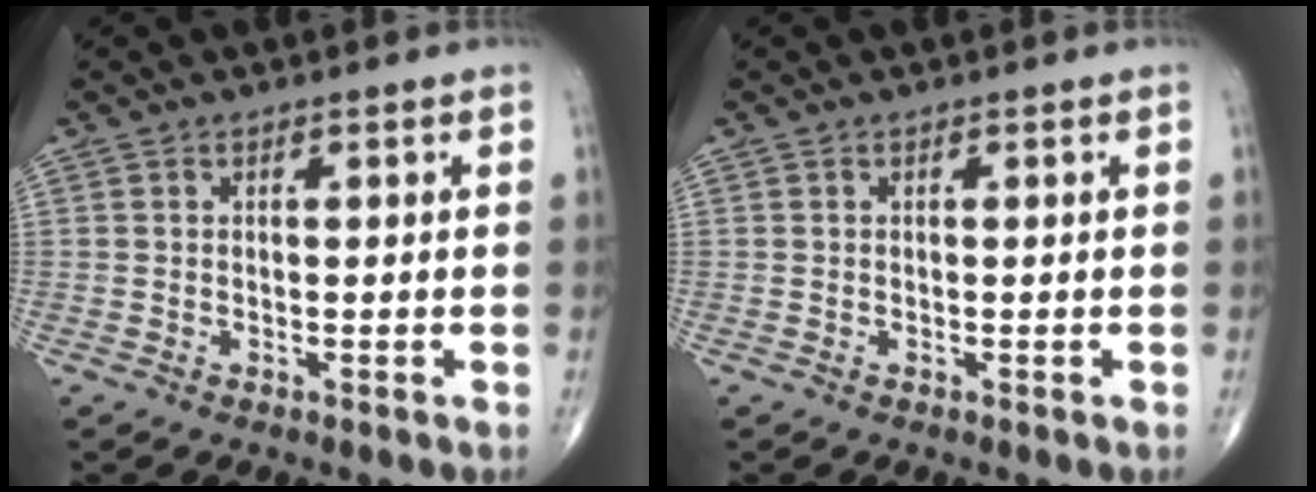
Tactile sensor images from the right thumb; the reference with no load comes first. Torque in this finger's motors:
{"motor_torque": [0.00, 0.00, -0.10, 0.10, 0.01]}